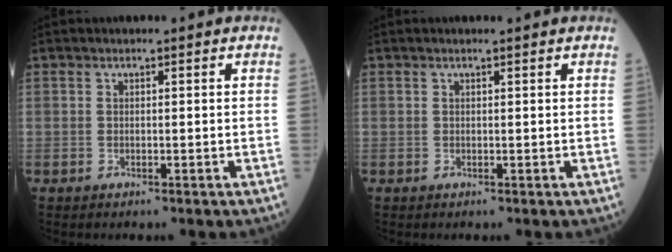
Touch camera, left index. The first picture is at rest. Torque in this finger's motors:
{"motor_torque": [-0.03, 0.09, 0.02, -0.01]}